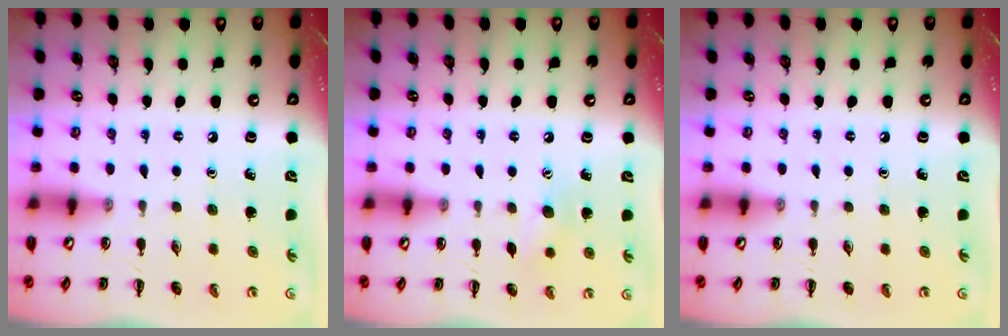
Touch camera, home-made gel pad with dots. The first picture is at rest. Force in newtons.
{"total": 6.9, "press": 6.7, "slide": 1.5}
{"total": 0.0}